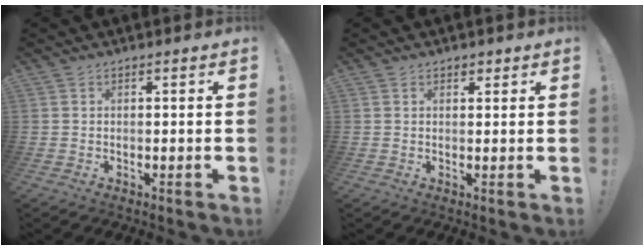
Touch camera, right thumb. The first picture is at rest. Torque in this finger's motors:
{"motor_torque": [0.01, 0.09, 0.14, -0.05, -0.02]}